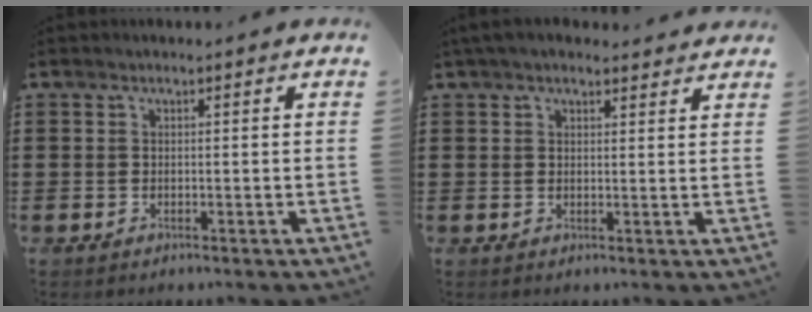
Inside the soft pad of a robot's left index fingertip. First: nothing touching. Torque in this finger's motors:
{"motor_torque": [1.55, -0.59, 0.78, 0.11]}